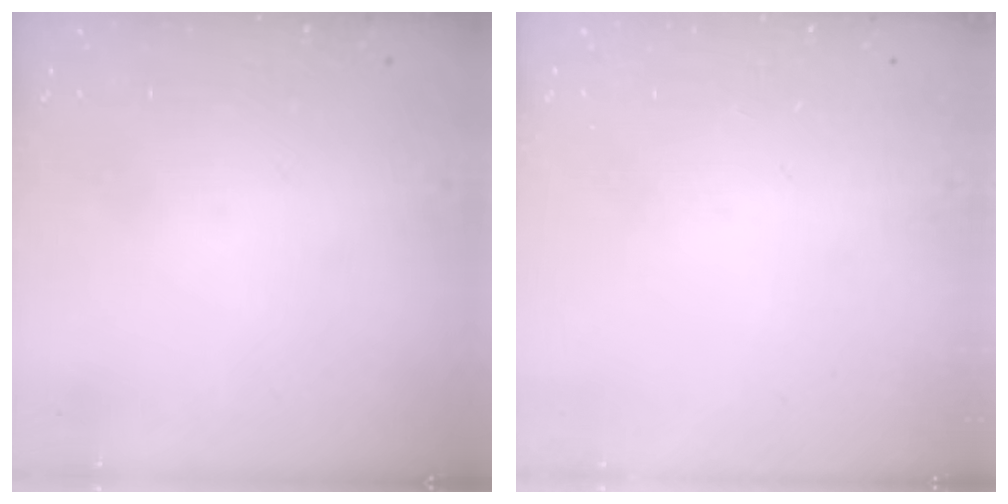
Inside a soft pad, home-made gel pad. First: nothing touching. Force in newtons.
{"total": 0.0}